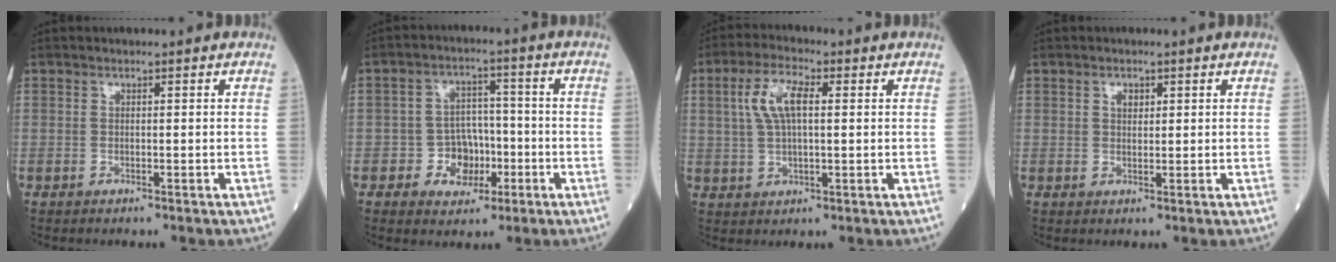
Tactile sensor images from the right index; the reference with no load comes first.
{"total": 5.9, "force": [-2.1, 5.0, 2.5], "torque": [-0.038, 0.018, -0.029]}
{"total": 7.0, "force": [1.8, 2.3, 6.4], "torque": [-0.138, 0.014, 0.037]}
{"total": 1.6, "force": [0.7, 1.0, 1.0], "torque": [-0.015, 0.000, 0.012]}